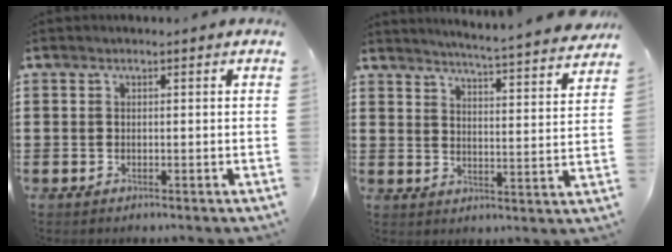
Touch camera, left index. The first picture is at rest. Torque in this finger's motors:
{"motor_torque": [0.26, -0.25, 0.38, 0.09]}